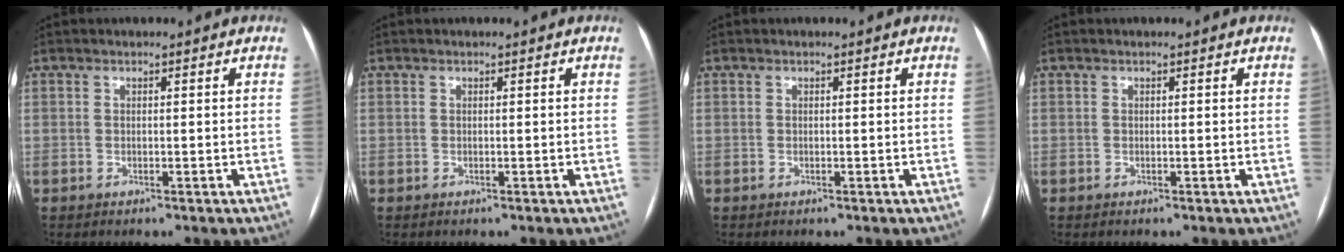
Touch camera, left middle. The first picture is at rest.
{"total": 0.0}
{"total": 0.0}
{"total": 0.0}